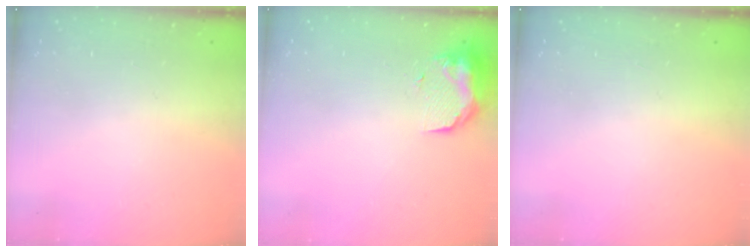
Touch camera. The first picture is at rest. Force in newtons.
{"total": 9.7, "press": 9.6, "slide": 0.9}
{"total": 0.9, "press": 0.0, "slide": 0.9}